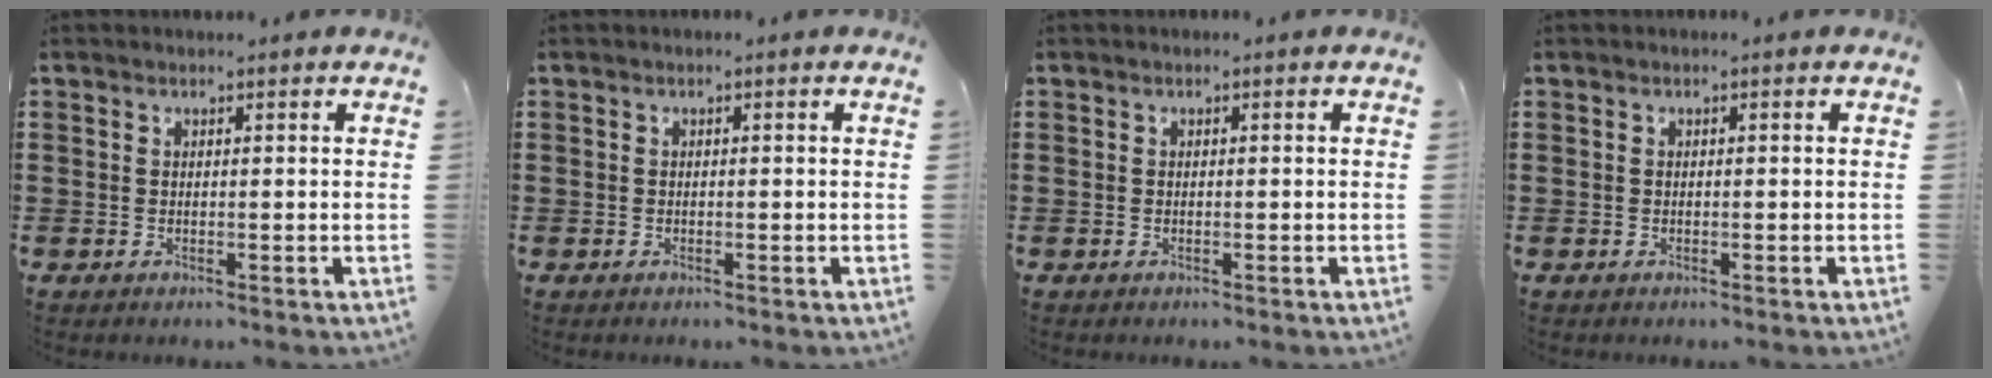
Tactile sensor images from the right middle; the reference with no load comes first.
{"total": 0.0}
{"total": 0.0}
{"total": 0.0}